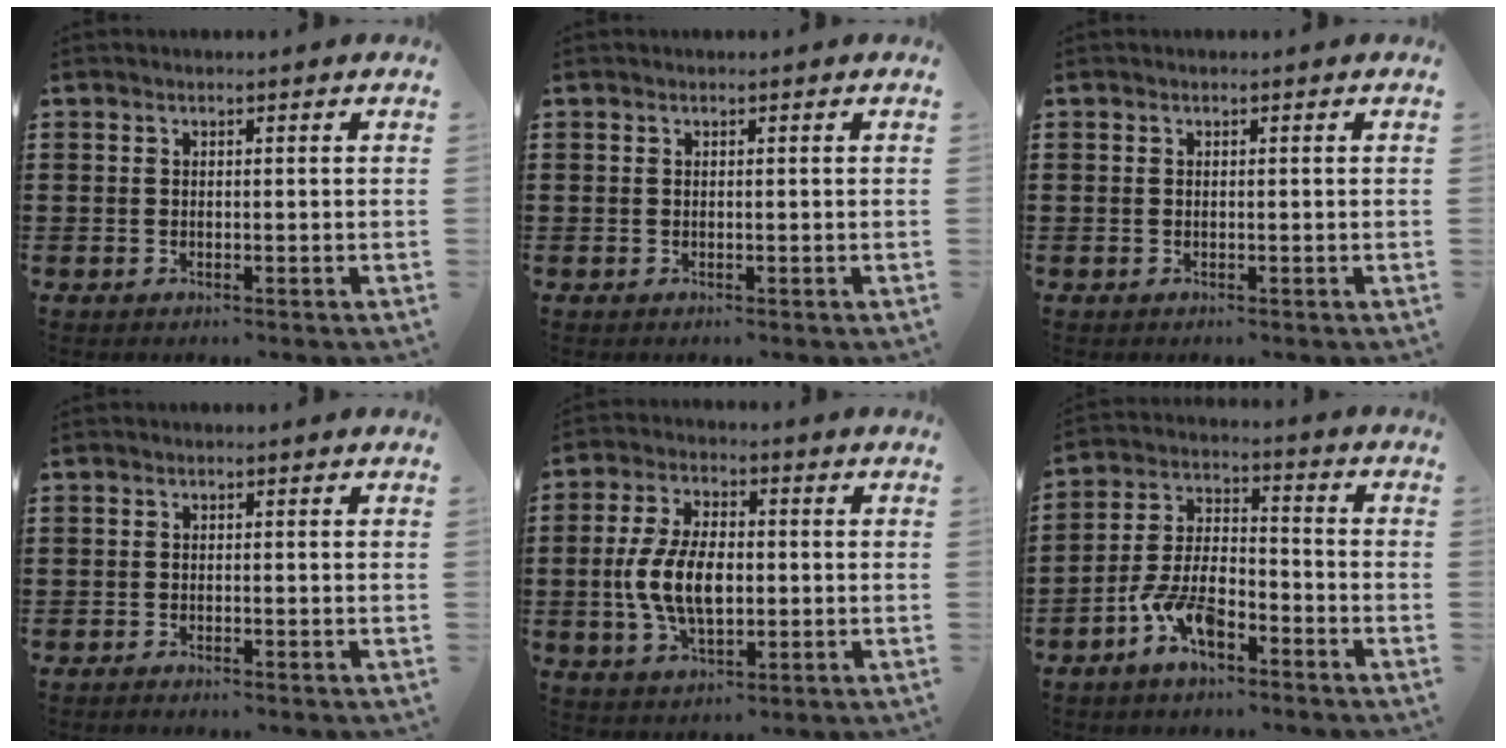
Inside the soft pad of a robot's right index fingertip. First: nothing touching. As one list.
[{"total": 0.0}, {"total": 0.0}, {"total": 0.8, "force": [-0.8, -0.1, -0.1], "torque": [0.002, 0.001, -0.016]}, {"total": 8.8, "force": [-0.7, 4.6, 7.4], "torque": [-0.167, 0.001, -0.018]}, {"total": 8.1, "force": [-4.8, 3.5, 5.5], "torque": [-0.133, 0.002, -0.094]}]